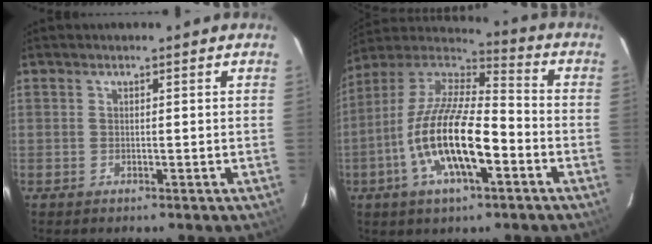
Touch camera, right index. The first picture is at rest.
{"total": 18.8, "force": [-6.2, 6.1, 16.7], "torque": [-0.327, -0.013, -0.124]}